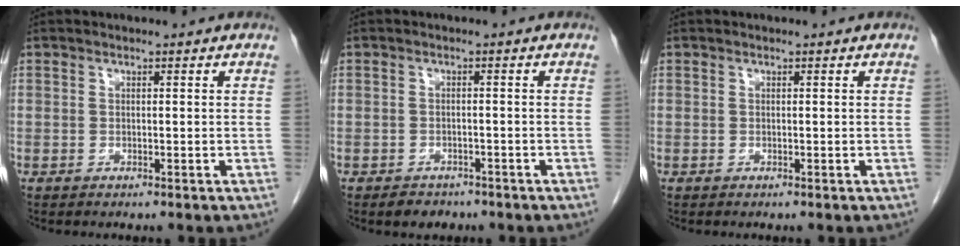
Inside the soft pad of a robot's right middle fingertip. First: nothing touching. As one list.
[{"total": 2.7, "force": [-2.1, 1.7, 0.6], "torque": [-0.014, 0.003, -0.026]}, {"total": 0.0}]